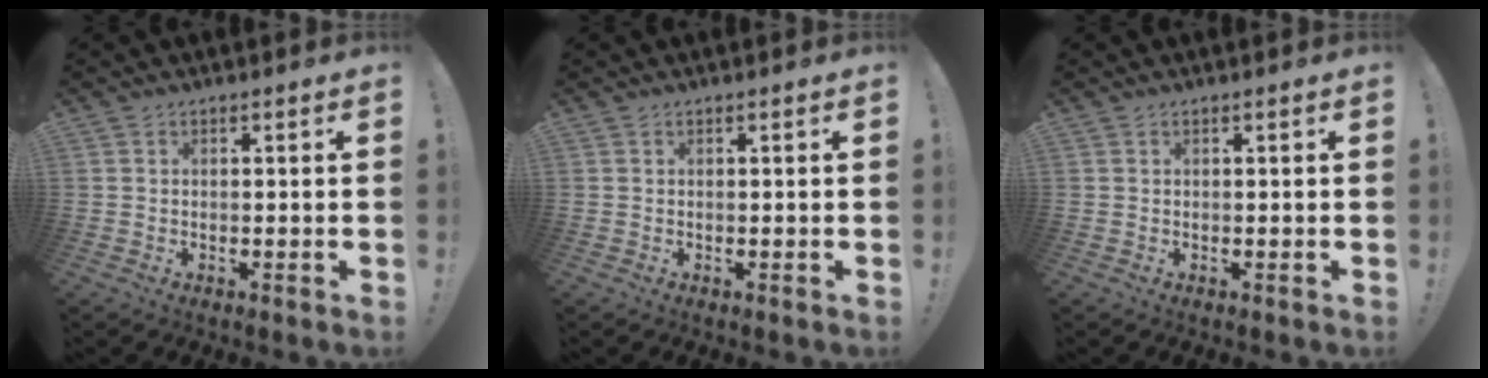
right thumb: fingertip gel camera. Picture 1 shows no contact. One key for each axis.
{"total": 0.0}
{"total": 0.0}